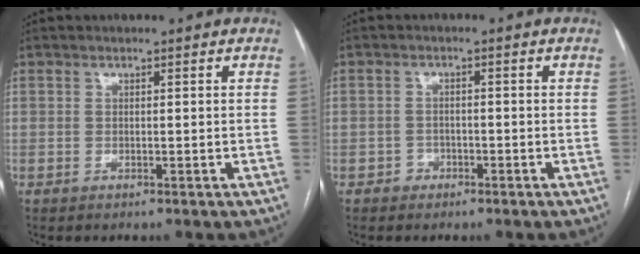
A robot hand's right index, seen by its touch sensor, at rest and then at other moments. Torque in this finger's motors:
{"motor_torque": [-1.42, 0.22, -0.94, -0.21]}